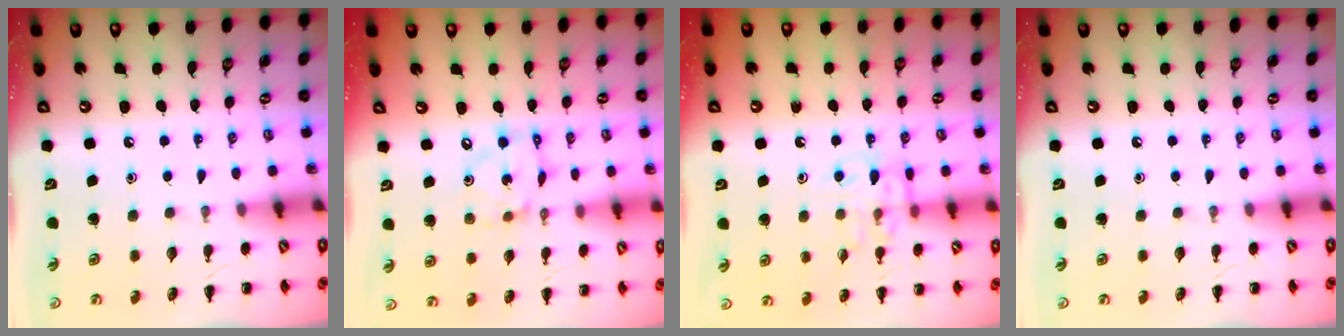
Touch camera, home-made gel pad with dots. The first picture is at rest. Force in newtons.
{"total": 7.5, "press": 7.4, "slide": 1.5}
{"total": 11.0, "press": 10.9, "slide": 1.4}
{"total": 0.0}